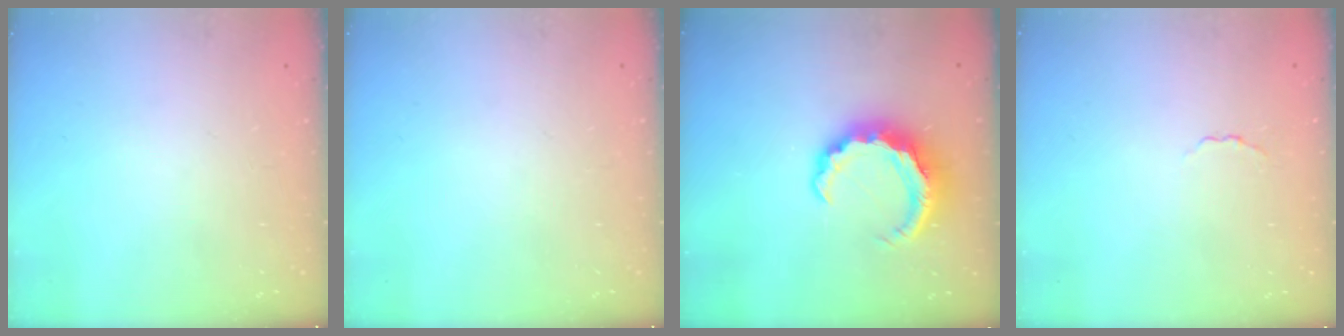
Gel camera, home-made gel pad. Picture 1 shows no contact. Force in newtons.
{"total": 0.0}
{"total": 8.0, "press": 7.8, "slide": 1.3}
{"total": 1.6, "press": 1.5, "slide": 0.5}